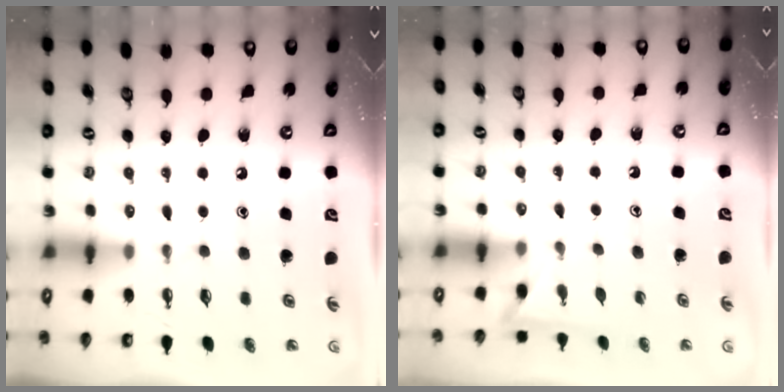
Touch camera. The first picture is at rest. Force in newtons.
{"total": 2.3, "press": 2.3, "slide": 0.2}